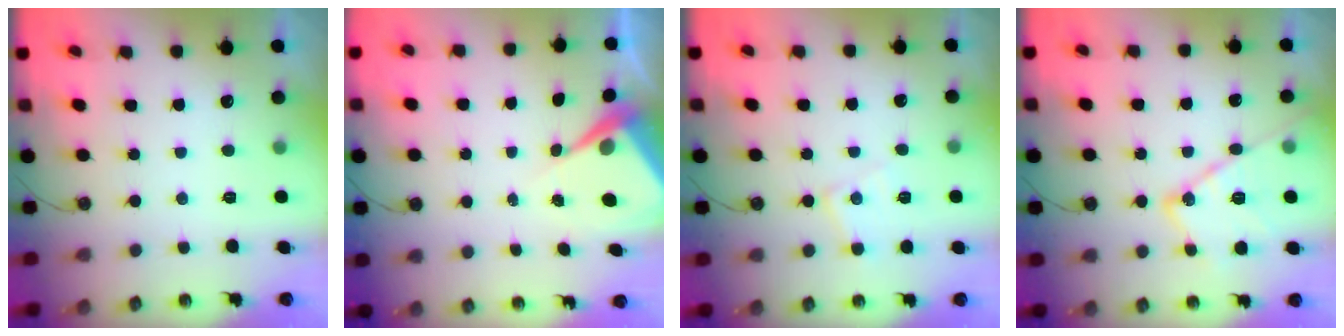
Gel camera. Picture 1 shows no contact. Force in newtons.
{"total": 7.0, "press": 7.0, "slide": 0.5}
{"total": 7.6, "press": 7.6, "slide": 0.5}
{"total": 16.6, "press": 16.5, "slide": 1.4}